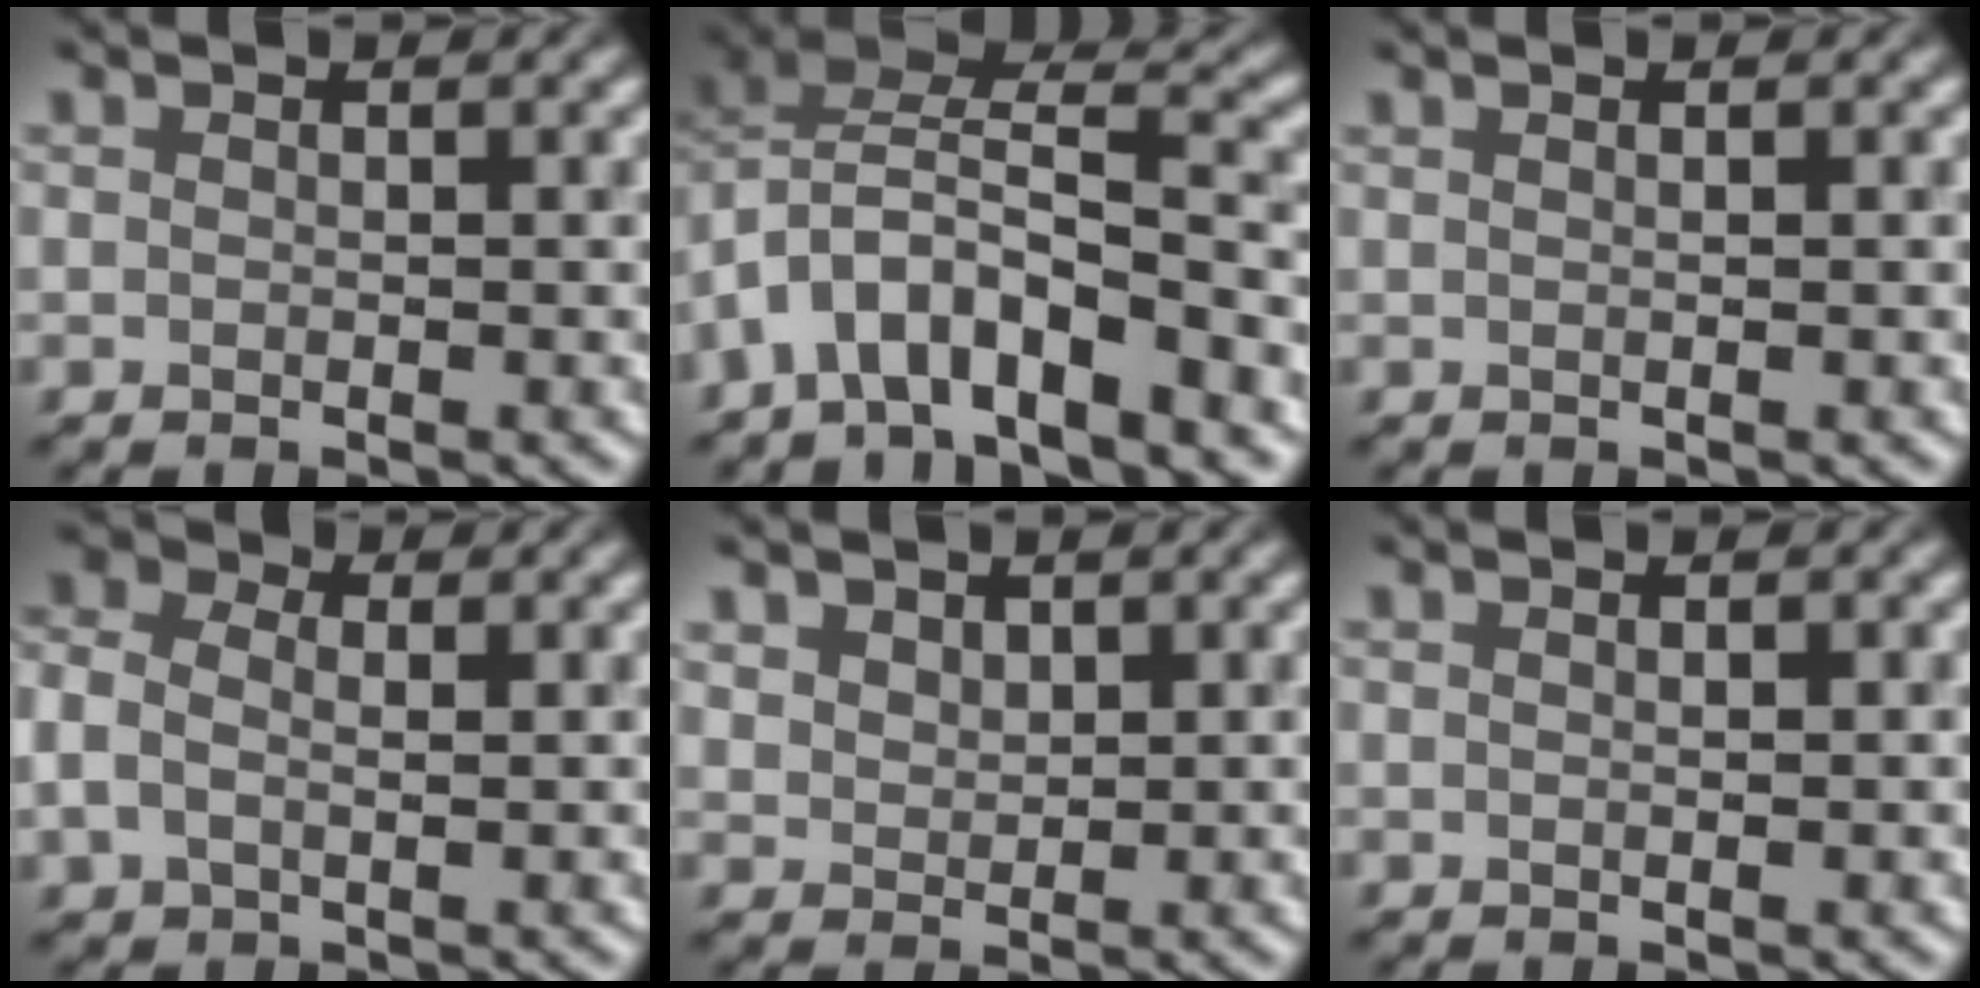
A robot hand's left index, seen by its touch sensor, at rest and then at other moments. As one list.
[{"total": 7.2, "force": [-3.9, 3.2, 5.1], "torque": [-0.077, 0.012, -0.076]}, {"total": 1.3, "force": [0.3, 0.7, 1.0], "torque": [0.002, -0.004, -0.010]}, {"total": 4.1, "force": [0.2, 3.0, 2.8], "torque": [-0.078, 0.011, 0.001]}, {"total": 1.7, "force": [1.3, 1.1, 0.3], "torque": [-0.010, 0.002, 0.027]}, {"total": 0.9, "force": [0.2, 0.3, 0.9], "torque": [-0.004, -0.003, 0.001]}]